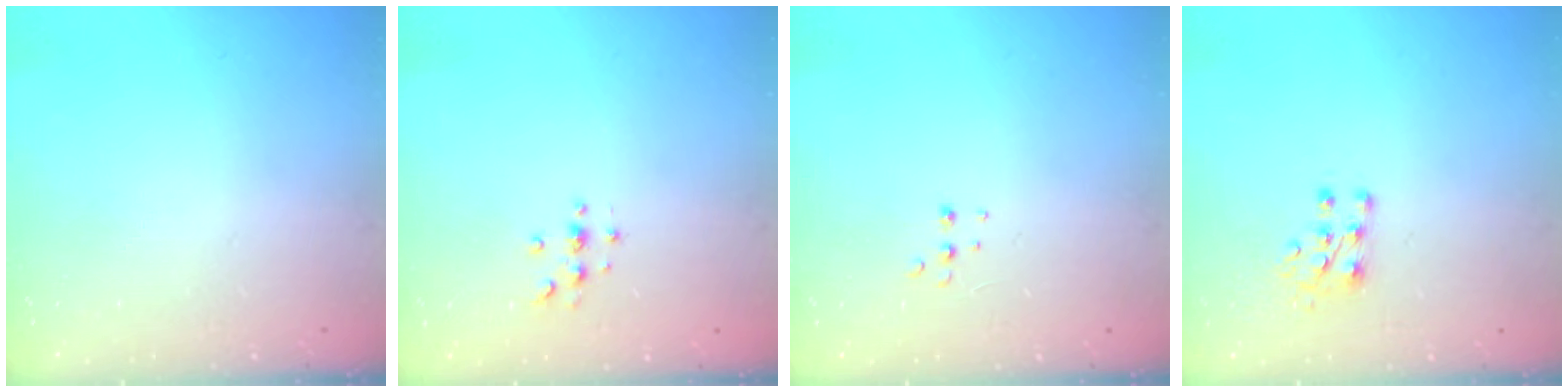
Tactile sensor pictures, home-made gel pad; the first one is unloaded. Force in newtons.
{"total": 2.7, "press": 2.7, "slide": 0.3}
{"total": 3.8, "press": 3.7, "slide": 0.8}
{"total": 7.1, "press": 7.0, "slide": 0.9}